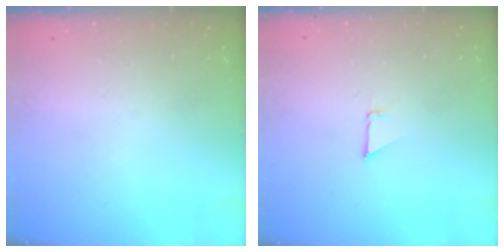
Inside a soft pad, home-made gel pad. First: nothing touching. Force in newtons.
{"total": 0.9, "press": 0.9, "slide": 0.1}